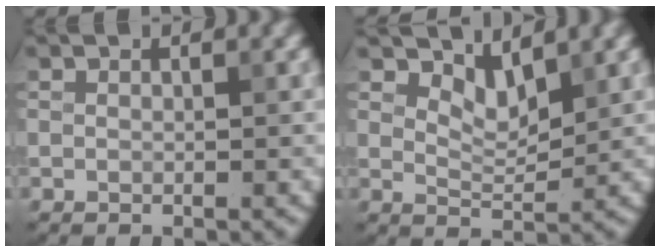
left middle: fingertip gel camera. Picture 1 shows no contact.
{"total": 2.5, "force": [2.1, 0.7, 1.1], "torque": [-0.027, -0.010, 0.037]}